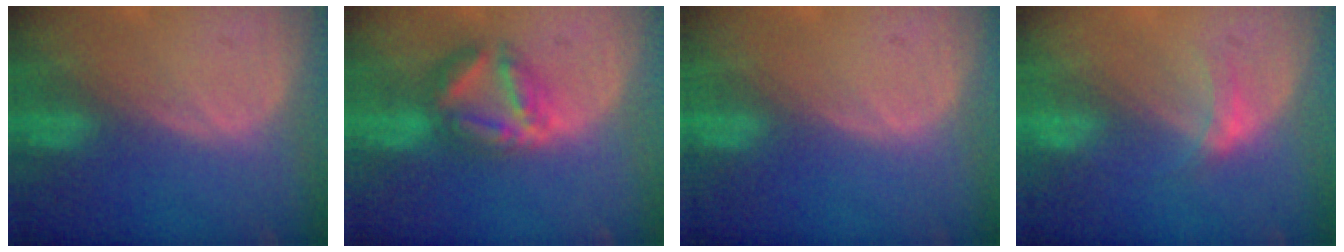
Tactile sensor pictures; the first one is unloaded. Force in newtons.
{"total": 6.2, "press": 6.2, "slide": 0.4}
{"total": 0.0}
{"total": 2.9, "press": 2.5, "slide": 1.5}